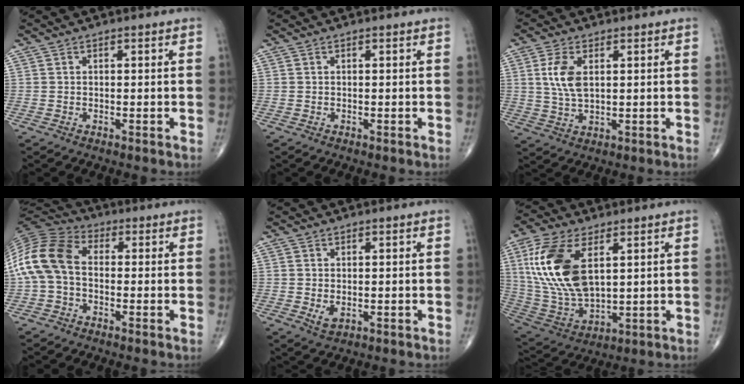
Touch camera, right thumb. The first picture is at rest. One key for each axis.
{"total": 0.0}
{"total": 6.5, "fx": 1.7, "fy": 3.4, "fz": 5.3, "tx": -0.112, "ty": -0.005, "tz": 0.036}
{"total": 13.3, "fx": -0.5, "fy": 8.9, "fz": 9.9, "tx": -0.205, "ty": 0.032, "tz": -0.022}
{"total": 2.1, "fx": -0.2, "fy": 1.3, "fz": 1.7, "tx": -0.029, "ty": -0.004, "tz": 0.003}
{"total": 18.5, "fx": 5.4, "fy": 9.6, "fz": 14.9, "tx": -0.308, "ty": -0.019, "tz": 0.112}